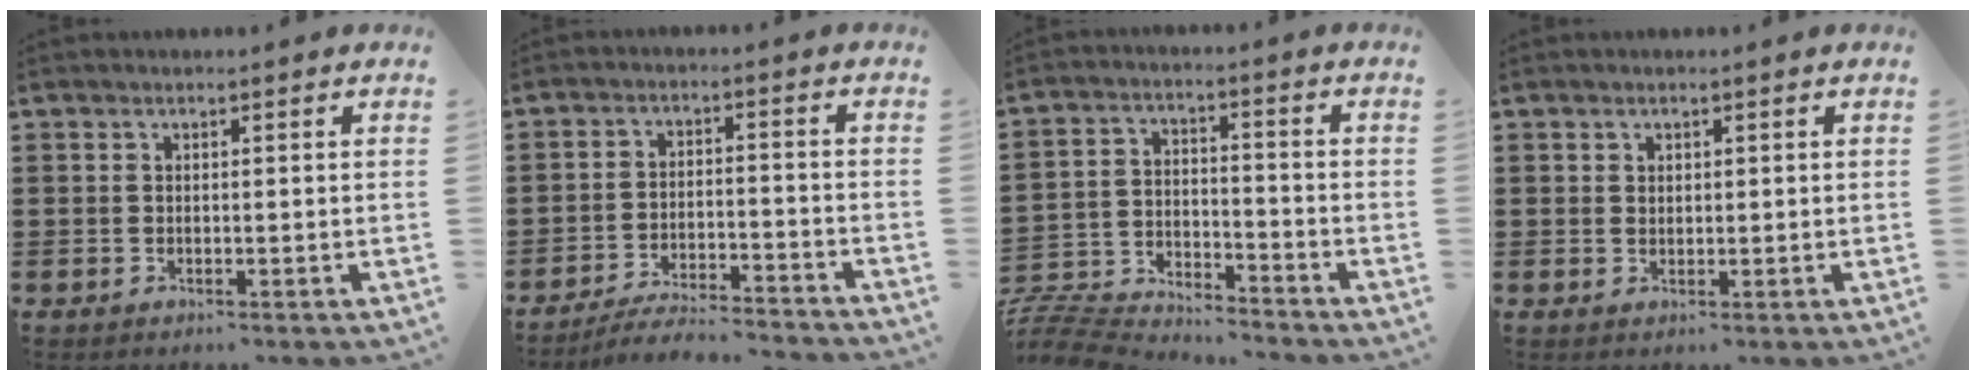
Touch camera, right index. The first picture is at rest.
{"total": 5.0, "force": [-4.8, -0.6, 1.2], "torque": [-0.024, -0.003, -0.096]}
{"total": 7.1, "force": [-7.0, 0.2, 0.4], "torque": [-0.021, 0.003, -0.145]}
{"total": 0.8, "force": [0.8, 0.1, 0.1], "torque": [0.002, 0.002, 0.017]}